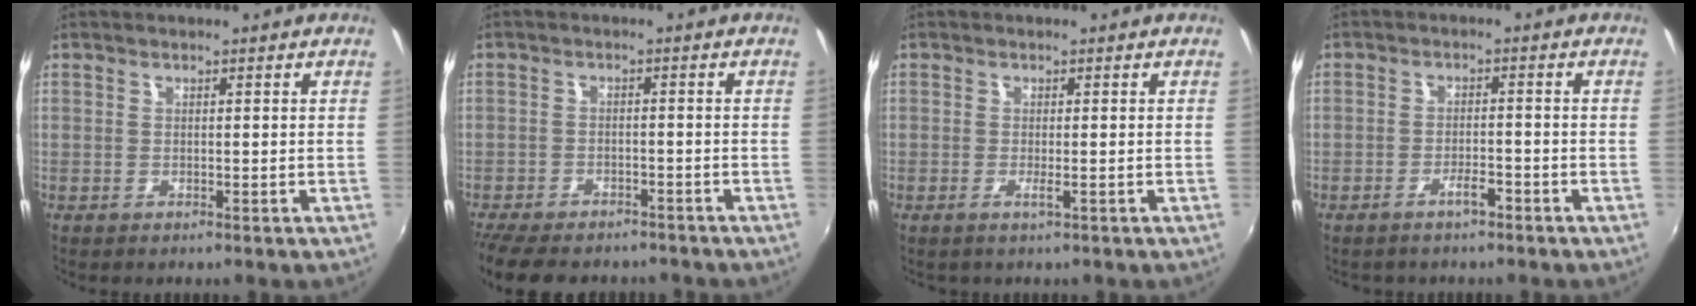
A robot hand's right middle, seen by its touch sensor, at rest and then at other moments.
{"total": 12.7, "force": [-10.4, 4.9, 5.4], "torque": [-0.129, -0.018, -0.159]}
{"total": 1.1, "force": [-0.5, 0.0, 1.0], "torque": [-0.019, -0.001, -0.007]}
{"total": 2.6, "force": [-2.0, 0.8, 1.4], "torque": [-0.031, 0.003, -0.029]}